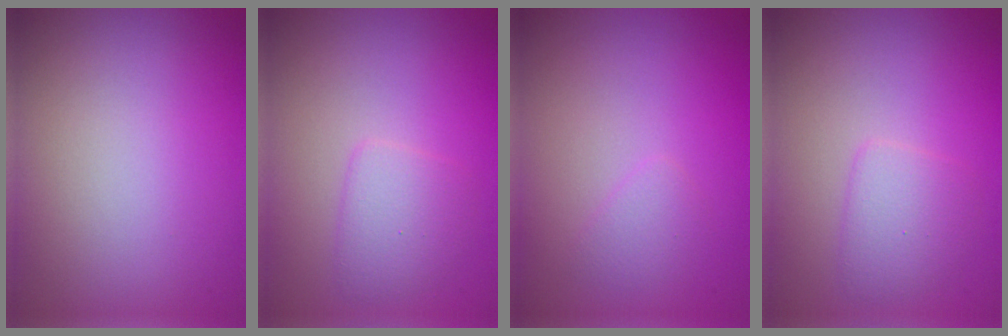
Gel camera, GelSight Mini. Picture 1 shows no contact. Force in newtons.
{"total": 2.2, "press": 2.2, "slide": 0.1}
{"total": 1.1, "press": 1.1, "slide": 0.1}
{"total": 2.2, "press": 2.2, "slide": 0.1}